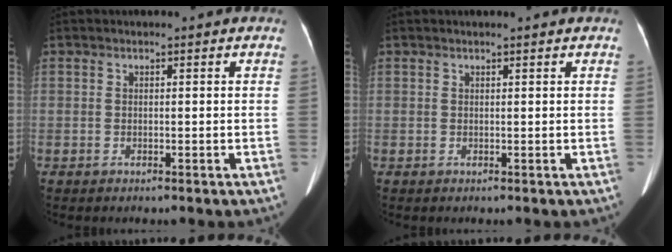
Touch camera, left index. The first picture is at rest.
{"total": 1.4, "force": [1.2, -0.1, 0.6], "torque": [-0.009, 0.012, 0.017]}